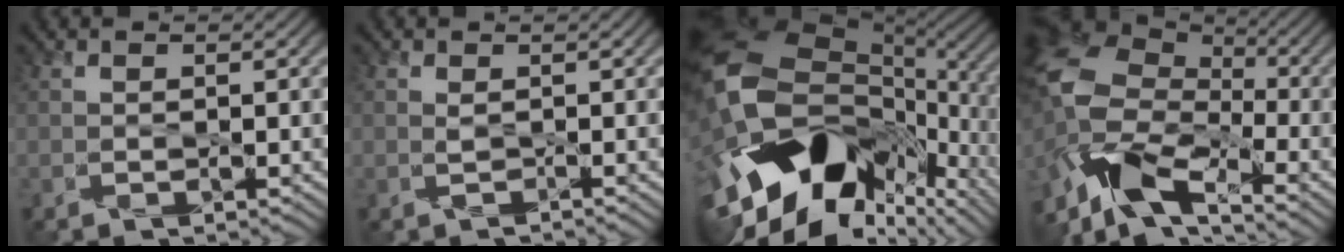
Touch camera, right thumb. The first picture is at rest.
{"total": 0.0}
{"total": 19.1, "force": [-4.8, 13.2, 13.0], "torque": [-0.272, -0.026, -0.081]}
{"total": 12.9, "force": [-7.3, 6.5, 8.4], "torque": [-0.176, -0.007, -0.159]}